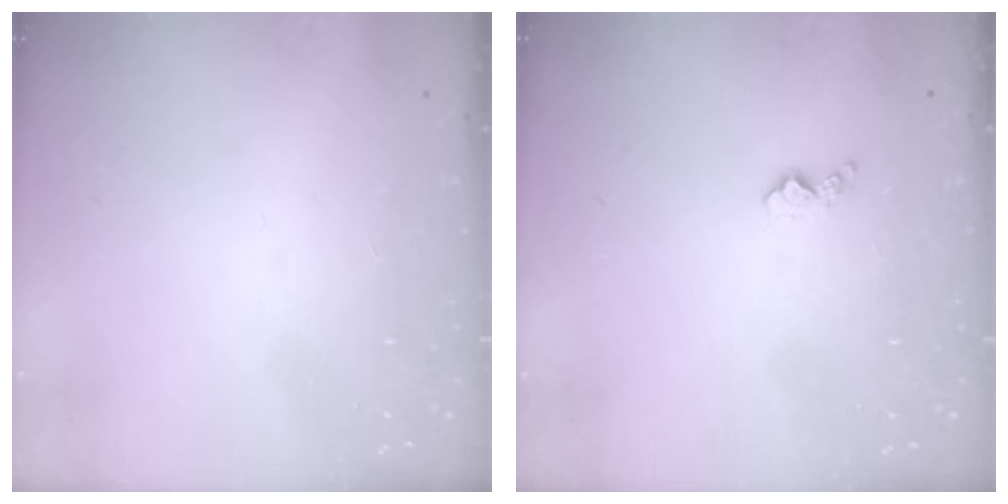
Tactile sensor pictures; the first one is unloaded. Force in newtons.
{"total": 3.7, "press": 3.6, "slide": 0.5}